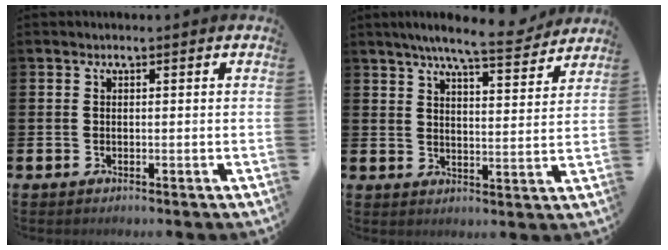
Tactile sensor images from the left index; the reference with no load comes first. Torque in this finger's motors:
{"motor_torque": [1.07, -1.07, 0.29, 0.21]}